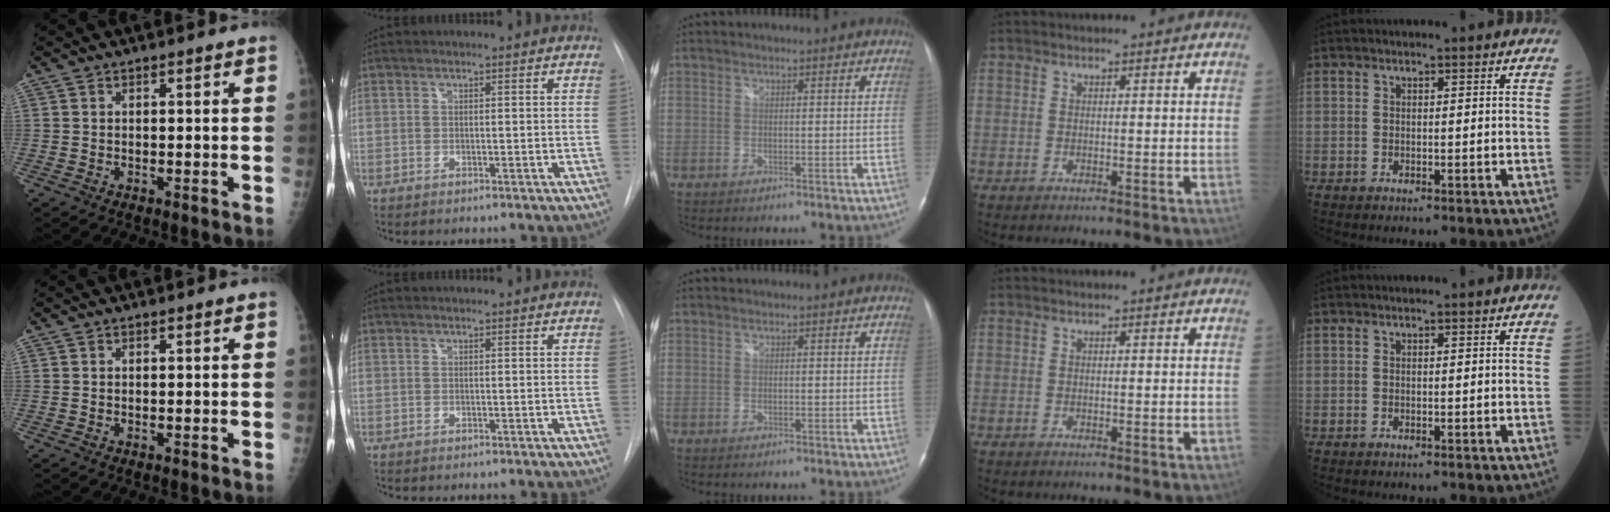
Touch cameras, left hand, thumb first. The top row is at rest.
{}